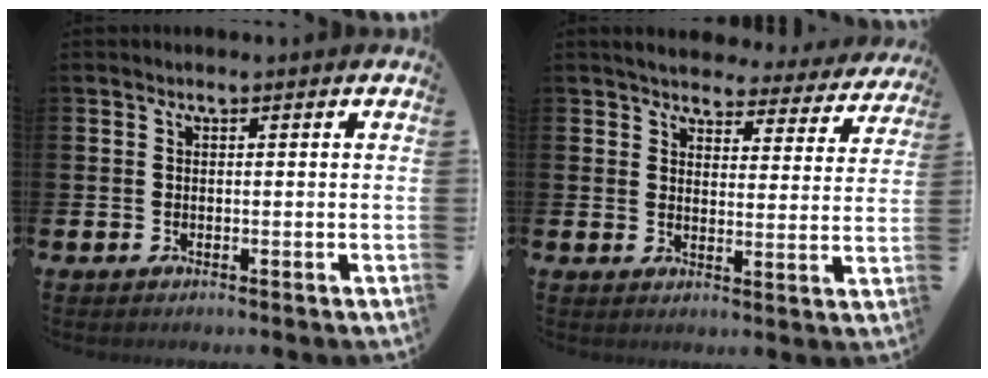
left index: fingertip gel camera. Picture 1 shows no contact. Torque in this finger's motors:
{"motor_torque": [1.08, -1.06, 0.32, 0.05]}